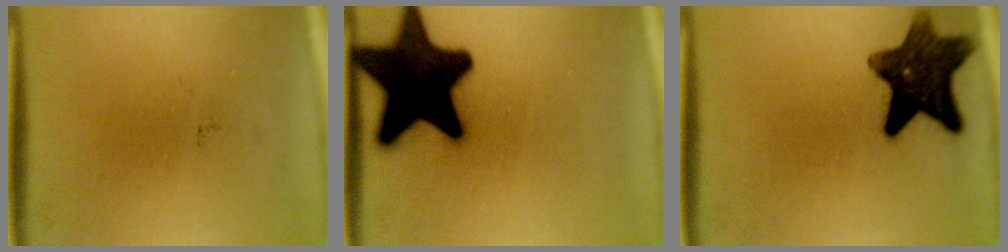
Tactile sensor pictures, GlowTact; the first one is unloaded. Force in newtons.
{"total": 17.9}
{"total": 10.6}